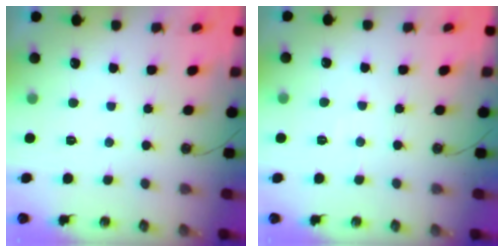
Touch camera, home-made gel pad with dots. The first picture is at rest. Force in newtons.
{"total": 3.8, "press": 3.7, "slide": 0.6}